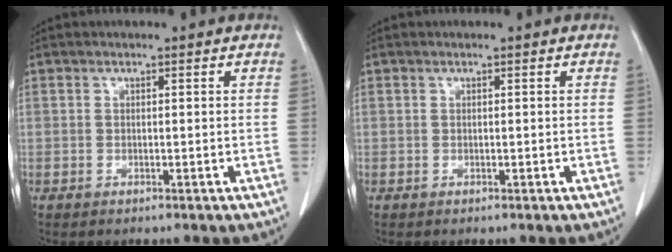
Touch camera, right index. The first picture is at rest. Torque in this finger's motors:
{"motor_torque": [0.00, 0.00, 0.00, 0.00]}